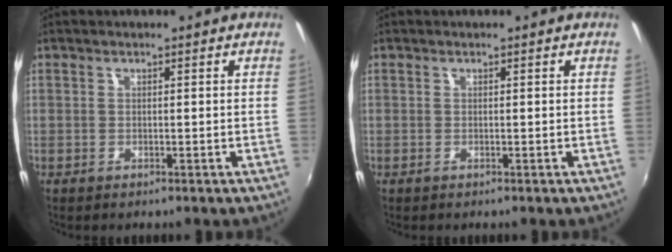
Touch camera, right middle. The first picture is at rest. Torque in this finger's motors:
{"motor_torque": [0.00, 0.00, 0.01, 0.00]}